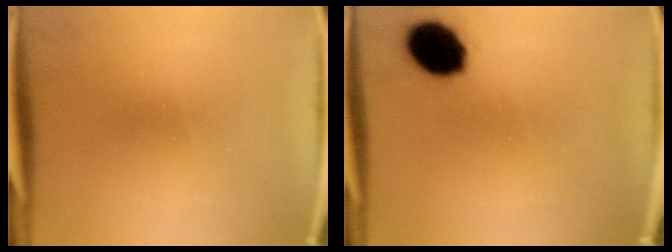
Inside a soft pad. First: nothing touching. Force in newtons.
{"total": 11.6}